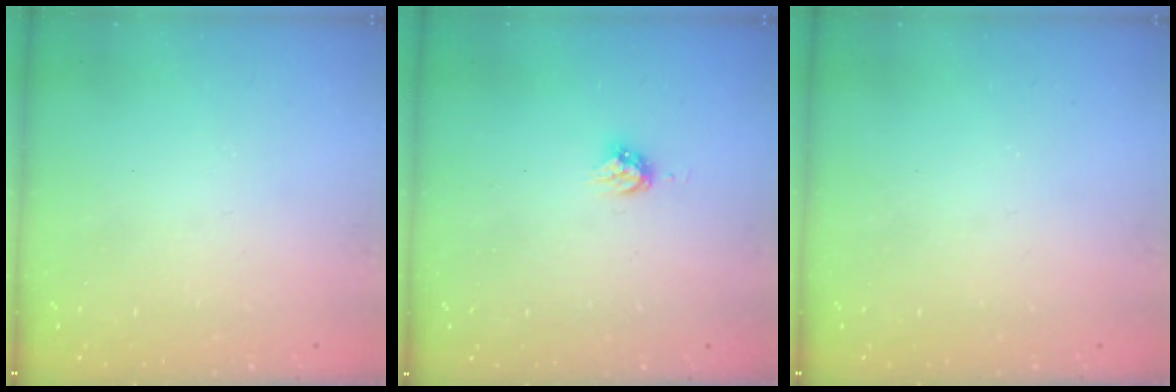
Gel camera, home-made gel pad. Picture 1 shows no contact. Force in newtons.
{"total": 4.2, "press": 4.2, "slide": 0.0}
{"total": 0.0}